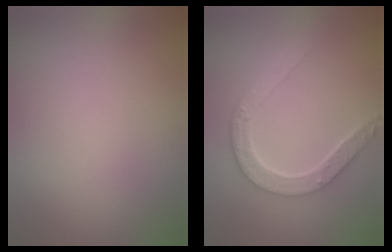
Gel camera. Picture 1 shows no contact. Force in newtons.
{"total": 4.5, "press": 3.5, "slide": 2.8}